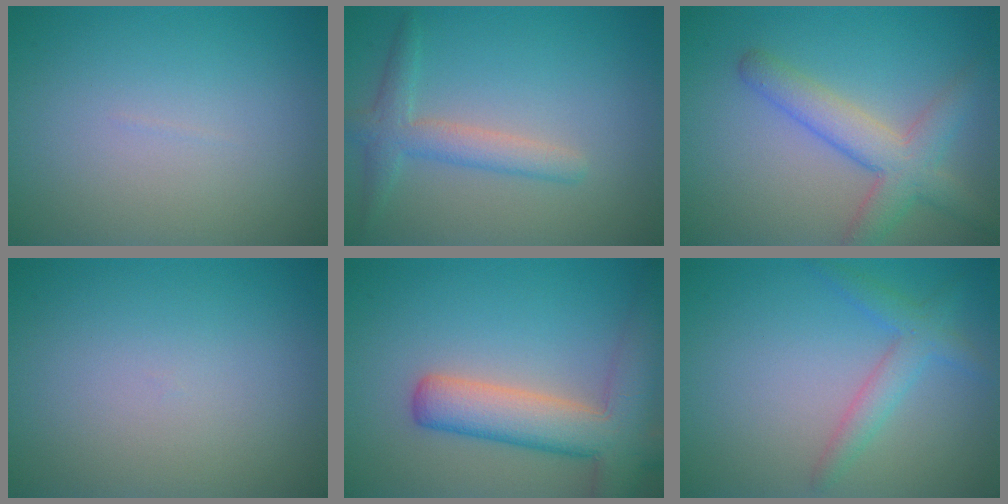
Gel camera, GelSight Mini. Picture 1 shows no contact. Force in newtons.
{"total": 2.9, "press": 2.9, "slide": 0.1}
{"total": 4.7, "press": 4.7, "slide": 0.2}
{"total": 0.0}
{"total": 7.5, "press": 7.4, "slide": 0.5}
{"total": 2.6, "press": 2.6, "slide": 0.2}